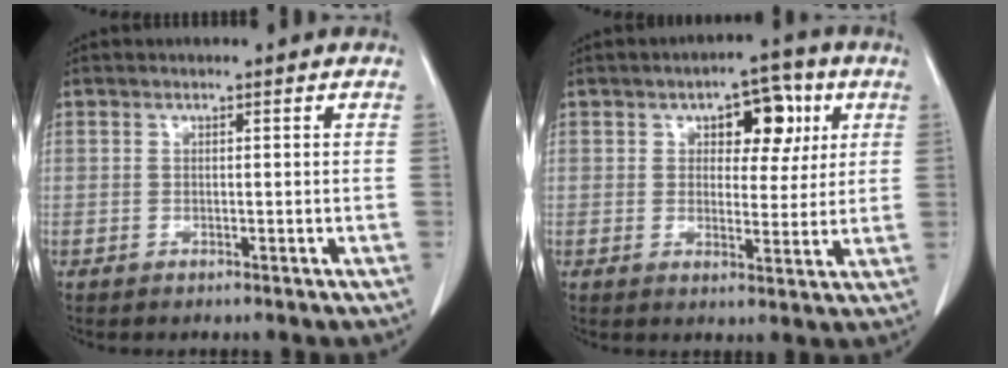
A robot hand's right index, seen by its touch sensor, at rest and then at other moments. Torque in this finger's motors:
{"motor_torque": [0.19, 0.17, 0.16, 0.04]}